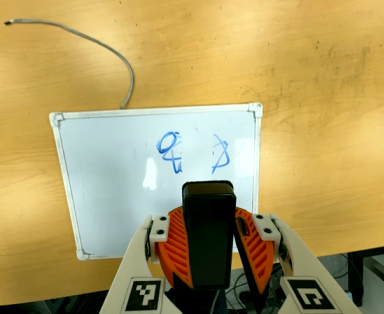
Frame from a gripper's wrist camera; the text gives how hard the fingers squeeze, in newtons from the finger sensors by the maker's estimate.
{"total": 9.7, "left": 9.4, "right": 10.0}